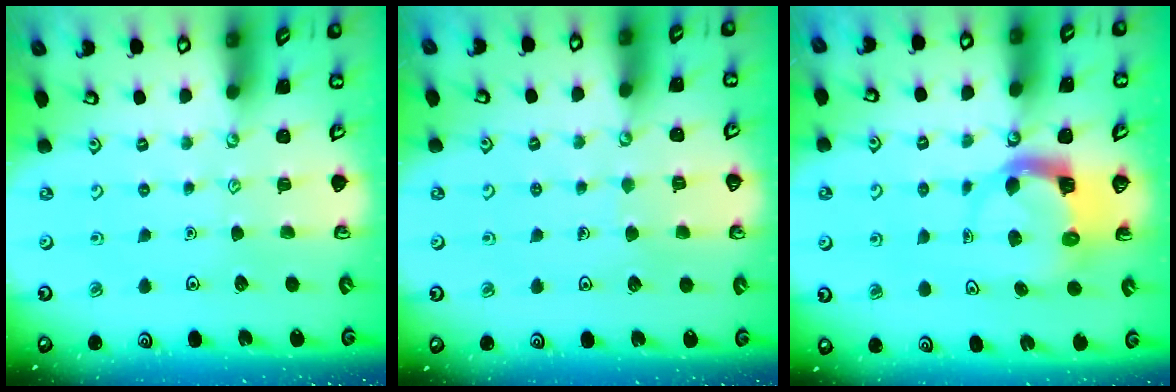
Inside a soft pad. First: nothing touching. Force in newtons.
{"total": 4.0, "press": 3.9, "slide": 0.4}
{"total": 4.1, "press": 4.1, "slide": 0.3}